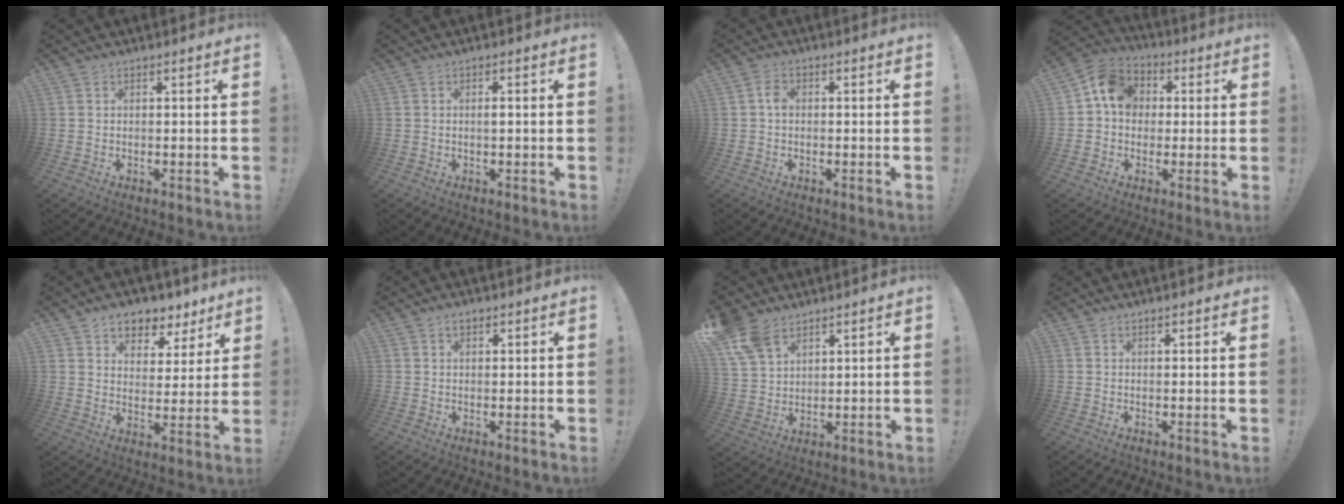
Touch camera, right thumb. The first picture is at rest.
{"total": 1.2, "force": [-0.2, 0.2, 1.1], "torque": [-0.017, 0.000, -0.005]}
{"total": 2.7, "force": [-0.2, 1.8, 2.0], "torque": [-0.047, 0.012, -0.003]}
{"total": 10.5, "force": [1.7, 9.1, 5.0], "torque": [-0.075, 0.016, 0.038]}
{"total": 7.3, "force": [5.4, 4.8, 1.4], "torque": [-0.018, -0.044, 0.102]}
{"total": 1.6, "force": [1.0, 0.9, 0.9], "torque": [-0.020, 0.001, 0.019]}
{"total": 10.2, "force": [6.9, 6.2, 4.4], "torque": [-0.091, -0.029, 0.139]}
{"total": 0.8, "force": [0.6, 0.4, 0.2], "torque": [0.004, -0.004, 0.011]}